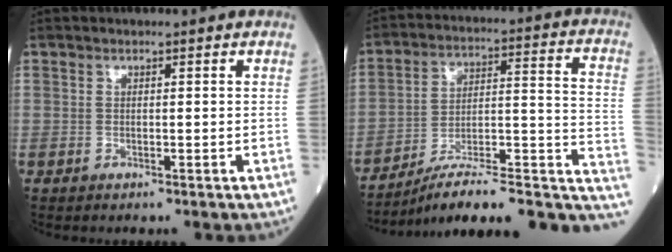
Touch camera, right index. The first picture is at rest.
{"total": 19.6, "force": [-13.6, 4.2, 13.5], "torque": [-0.129, 0.049, -0.196]}